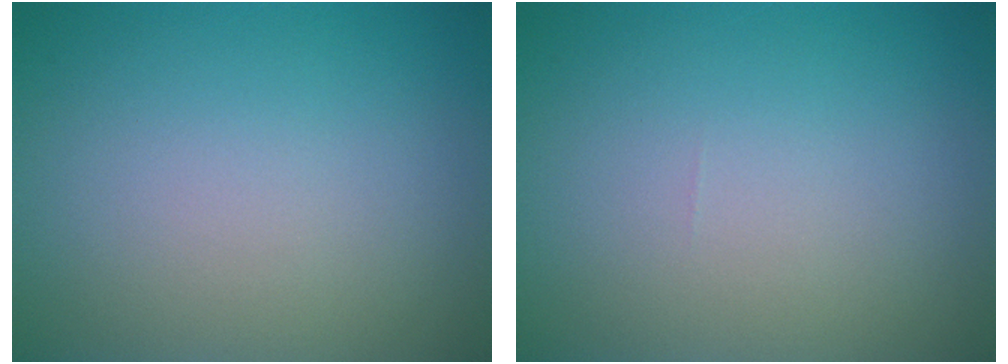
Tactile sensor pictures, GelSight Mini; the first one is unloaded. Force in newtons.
{"total": 0.0}